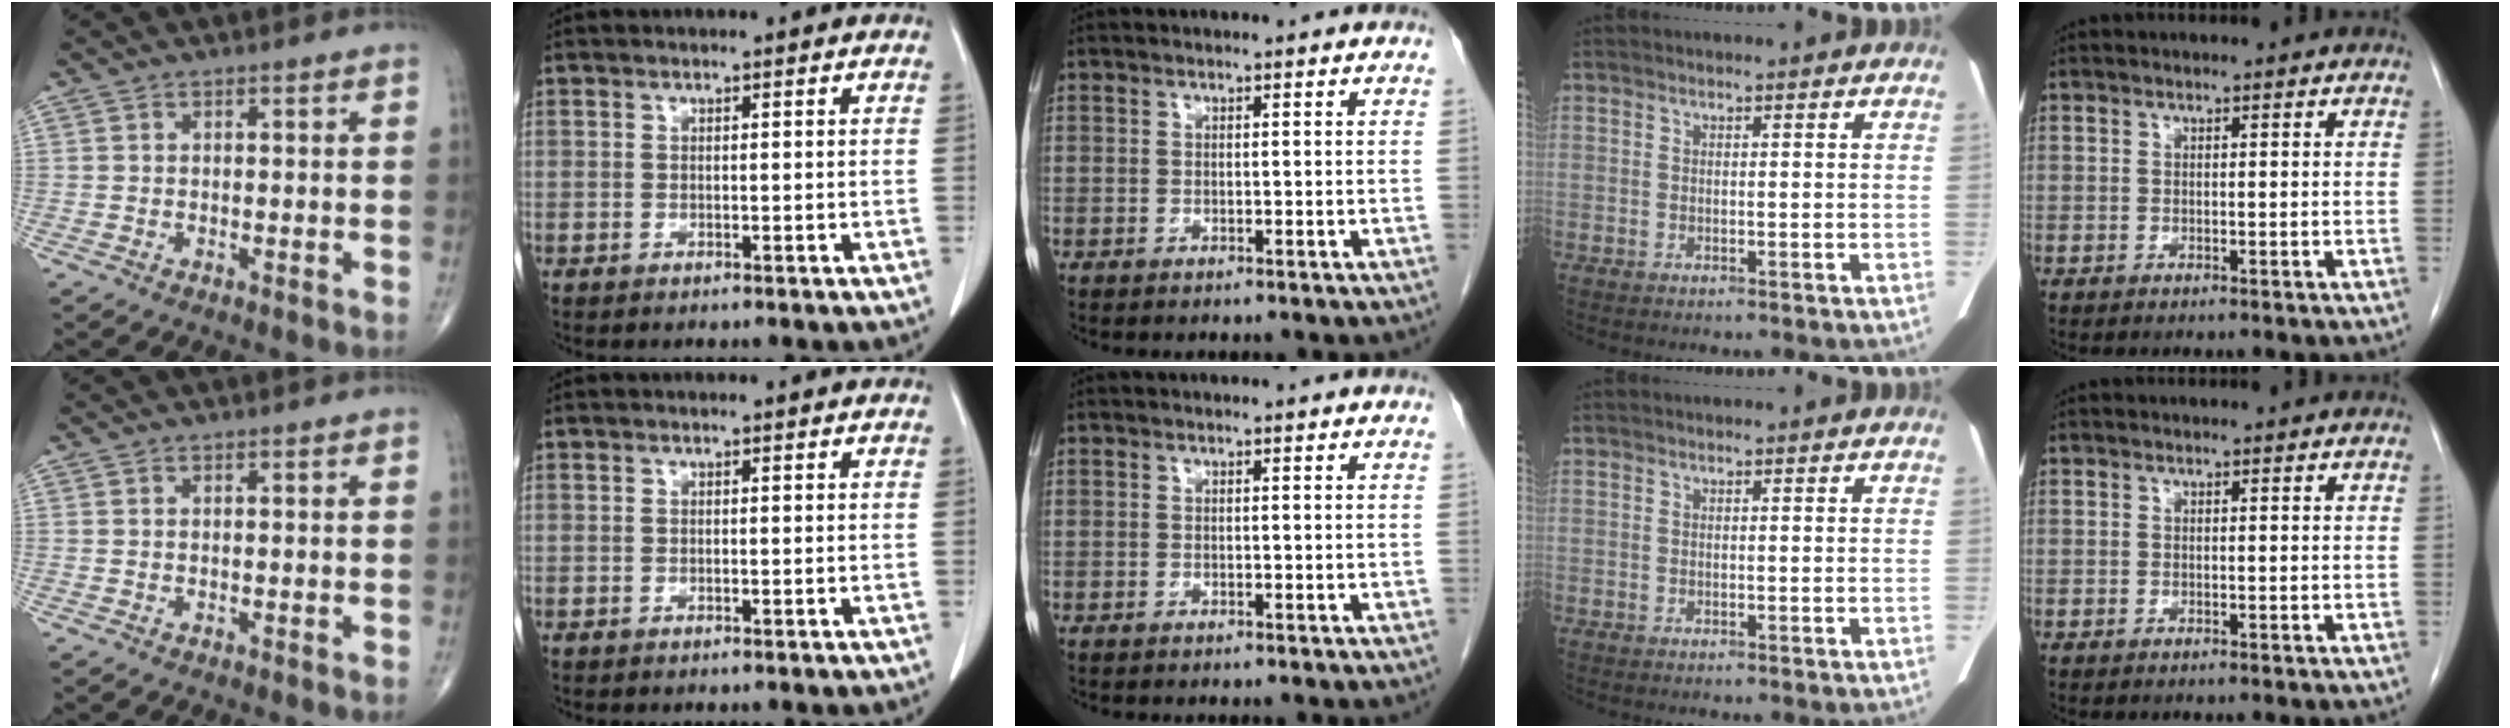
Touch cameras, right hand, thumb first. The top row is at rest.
{}